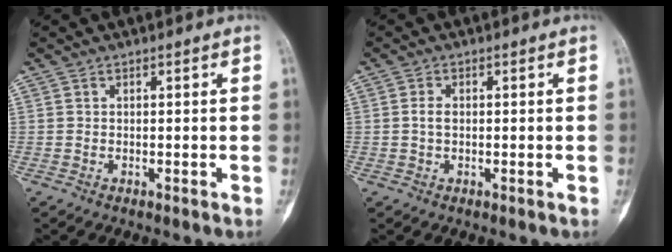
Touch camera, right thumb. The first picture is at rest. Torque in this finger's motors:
{"motor_torque": [0.42, 0.36, 0.15, -0.19, -0.01]}